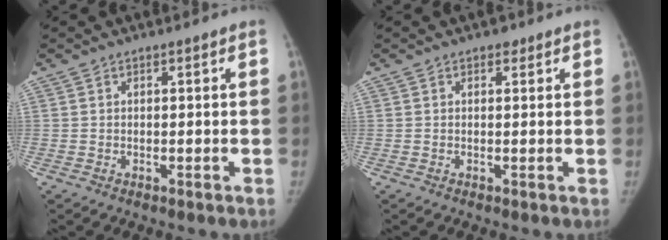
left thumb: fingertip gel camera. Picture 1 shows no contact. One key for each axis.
{"total": 1.1, "fx": 0.7, "fy": 0.8, "fz": 0.4, "tx": 0.004, "ty": -0.002, "tz": 0.005}